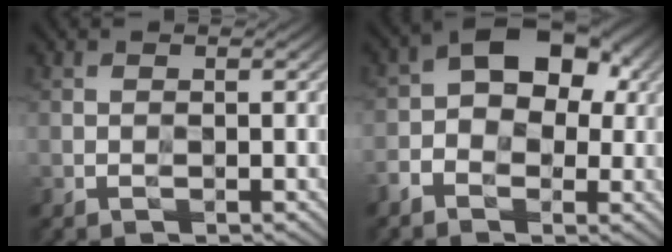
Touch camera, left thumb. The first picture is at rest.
{"total": 9.2, "force": [-0.7, 6.1, 6.8], "torque": [-0.104, 0.013, -0.028]}